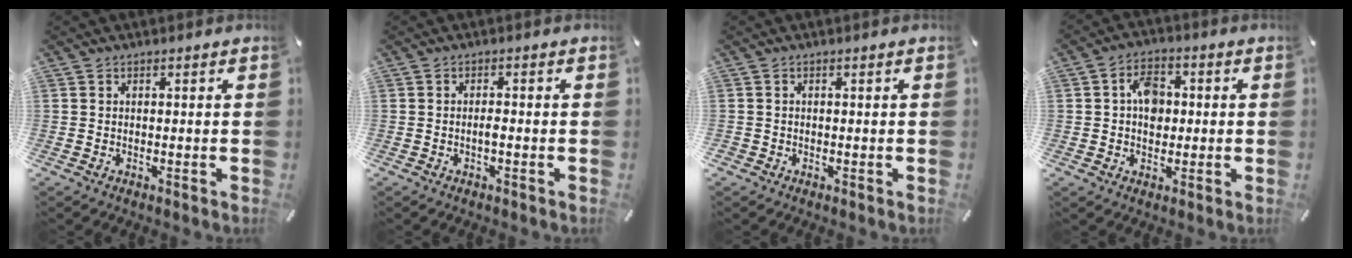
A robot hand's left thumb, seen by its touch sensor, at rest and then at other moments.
{"total": 1.4, "force": [-0.5, 0.3, 1.3], "torque": [-0.025, 0.001, -0.010]}
{"total": 0.7, "force": [-0.3, 0.7, 0.1], "torque": [0.000, 0.003, -0.007]}
{"total": 6.6, "force": [0.4, 4.9, 4.4], "torque": [-0.059, 0.004, 0.005]}